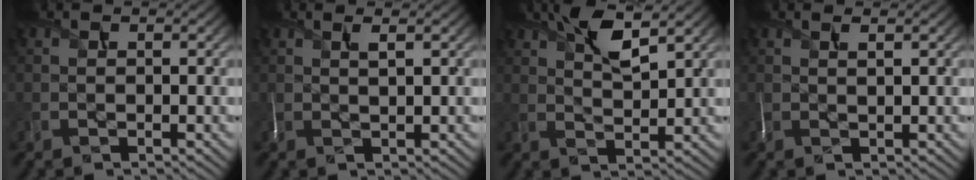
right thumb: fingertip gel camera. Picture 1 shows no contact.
{"total": 1.9, "force": [0.9, 0.3, 1.6], "torque": [-0.039, 0.005, 0.016]}
{"total": 6.2, "force": [3.7, 1.7, 4.7], "torque": [-0.096, 0.006, 0.070]}
{"total": 1.6, "force": [0.7, 0.3, 1.3], "torque": [-0.032, 0.004, 0.014]}